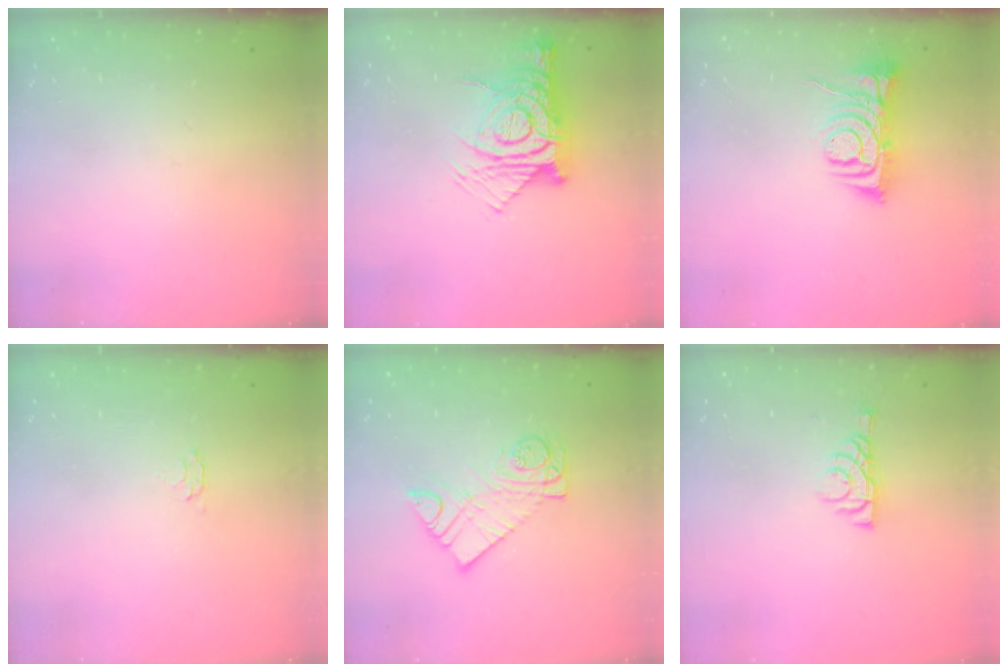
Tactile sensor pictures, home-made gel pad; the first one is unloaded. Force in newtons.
{"total": 12.2, "press": 12.1, "slide": 1.4}
{"total": 8.0, "press": 8.0, "slide": 0.9}
{"total": 2.8, "press": 2.7, "slide": 0.5}
{"total": 10.5, "press": 10.4, "slide": 0.9}
{"total": 6.0, "press": 6.0, "slide": 0.7}